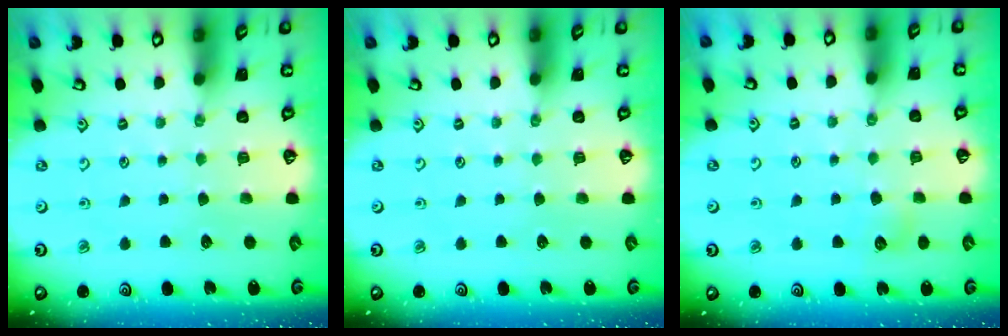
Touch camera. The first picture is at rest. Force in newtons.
{"total": 0.0}
{"total": 5.3, "press": 5.3, "slide": 0.6}